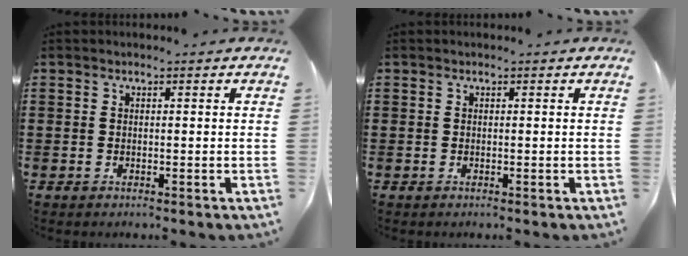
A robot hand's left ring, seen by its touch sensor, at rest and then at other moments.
{"total": 0.0}